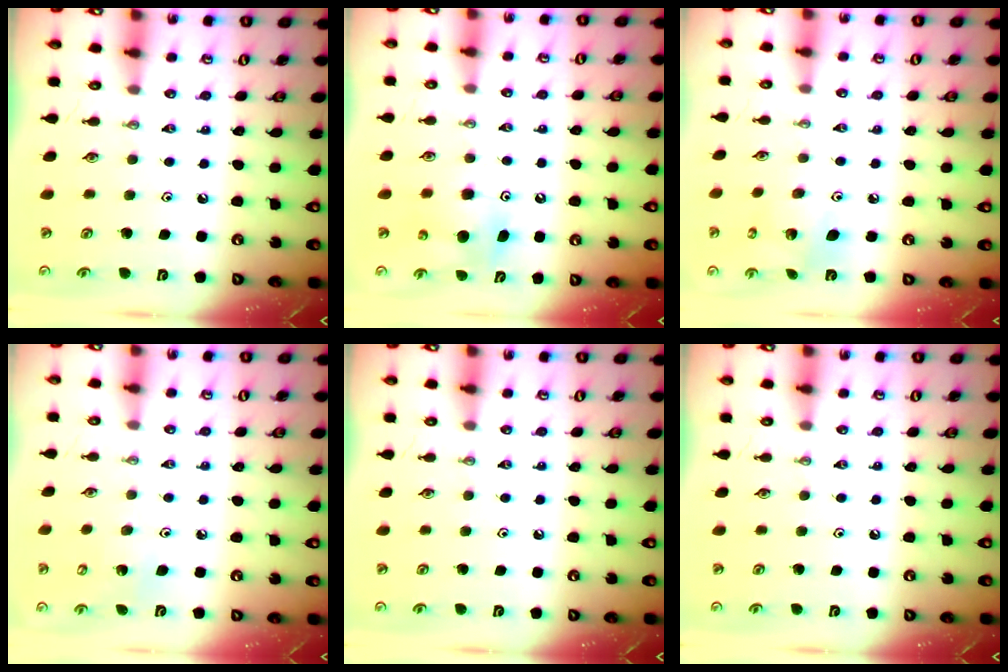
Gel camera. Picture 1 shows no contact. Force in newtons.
{"total": 8.1, "press": 8.0, "slide": 0.7}
{"total": 6.8, "press": 6.8, "slide": 0.1}
{"total": 5.1, "press": 5.0, "slide": 0.5}
{"total": 0.0}
{"total": 0.0}